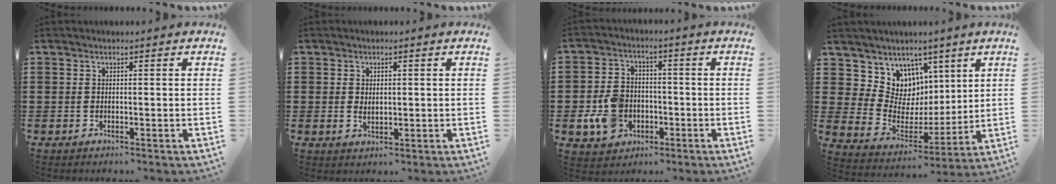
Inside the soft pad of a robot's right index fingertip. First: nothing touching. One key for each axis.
{"total": 1.1, "fx": 0.3, "fy": 0.8, "fz": 0.7, "tx": -0.014, "ty": 0.008, "tz": 0.005}
{"total": 7.9, "fx": -2.0, "fy": 6.2, "fz": 4.4, "tx": -0.115, "ty": 0.014, "tz": -0.039}
{"total": 8.2, "fx": 4.2, "fy": 7.0, "fz": 1.1, "tx": -0.061, "ty": -0.048, "tz": 0.081}